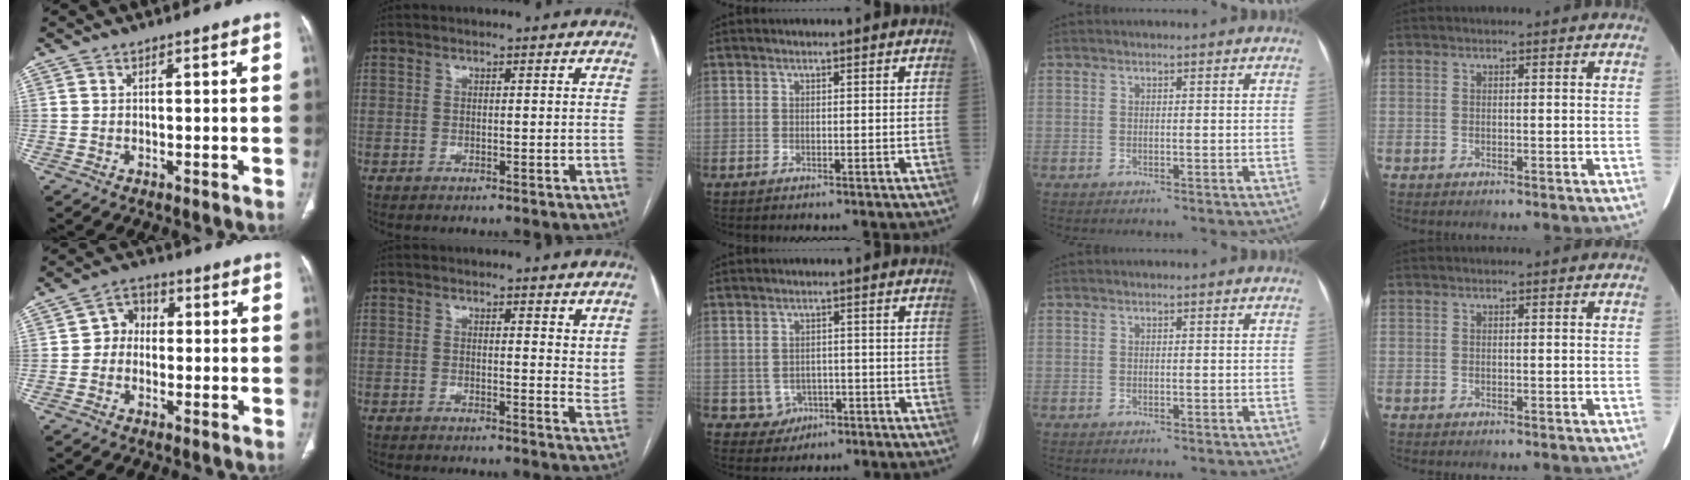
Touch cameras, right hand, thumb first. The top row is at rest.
{"thumb": {"total": 4.9, "force": [-0.3, 4.2, 2.5], "torque": [-0.018, 0.019, -0.018]}, "index": {"total": 4.8, "force": [3.9, 1.6, 2.4], "torque": [-0.023, -0.020, 0.043]}, "middle": {"total": 3.3, "force": [-1.1, 3.1, 0.6], "torque": [-0.005, 0.007, -0.006]}}